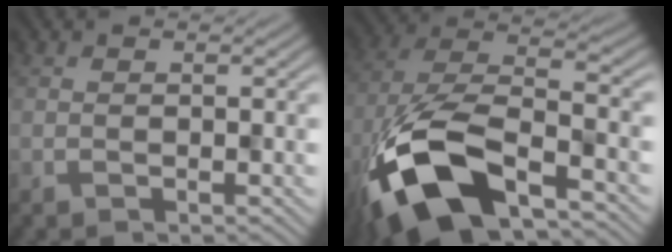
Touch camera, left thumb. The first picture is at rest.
{"total": 14.2, "force": [-8.4, 5.5, 10.0], "torque": [-0.212, -0.020, -0.158]}